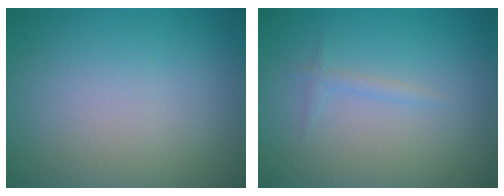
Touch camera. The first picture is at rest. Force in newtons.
{"total": 0.8, "press": 0.8, "slide": 0.1}